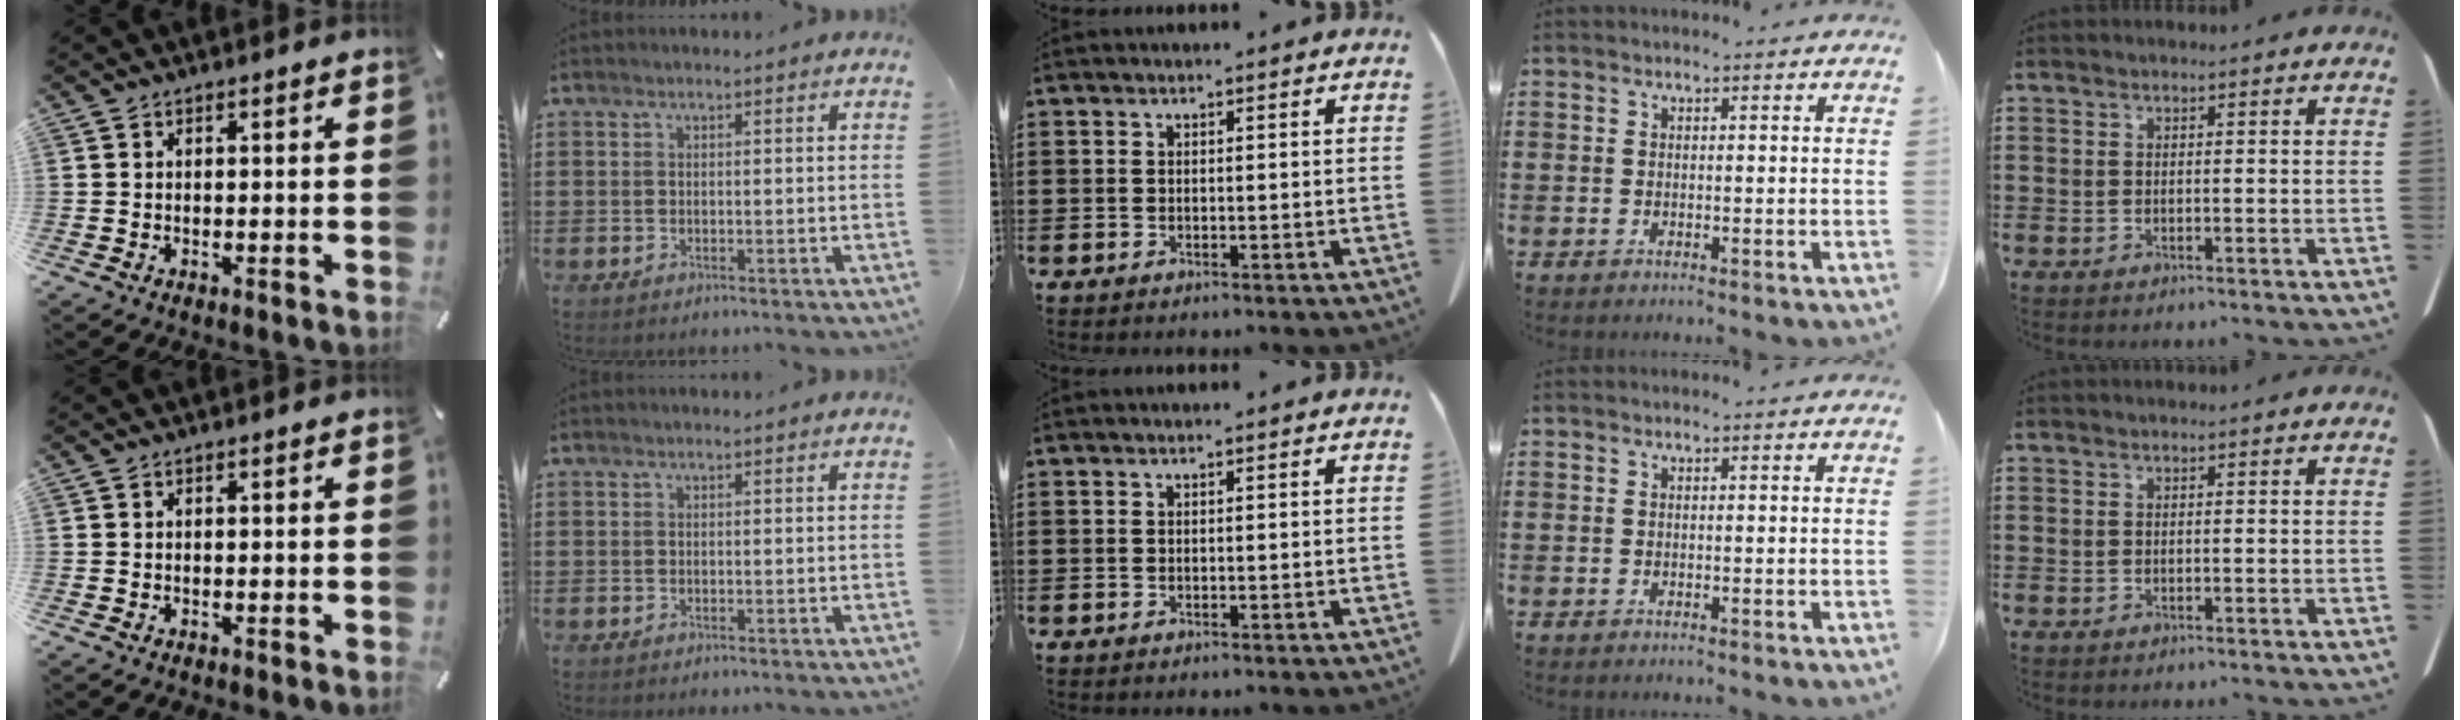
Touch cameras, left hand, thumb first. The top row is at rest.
{}